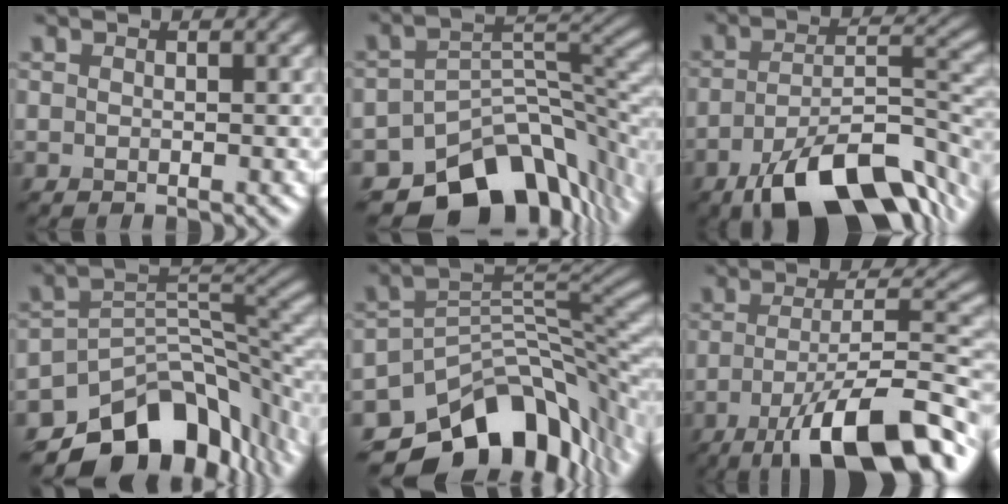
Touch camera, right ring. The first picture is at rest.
{"total": 12.1, "force": [-8.0, 6.6, 6.2], "torque": [-0.087, -0.004, -0.138]}
{"total": 11.9, "force": [-6.9, 4.7, 8.4], "torque": [-0.146, -0.012, -0.116]}
{"total": 11.8, "force": [-7.8, 6.5, 6.0], "torque": [-0.089, 0.000, -0.138]}
{"total": 13.3, "force": [-8.4, 7.2, 7.3], "torque": [-0.117, -0.006, -0.138]}
{"total": 11.7, "force": [-6.3, 3.1, 9.4], "torque": [-0.151, 0.002, -0.105]}